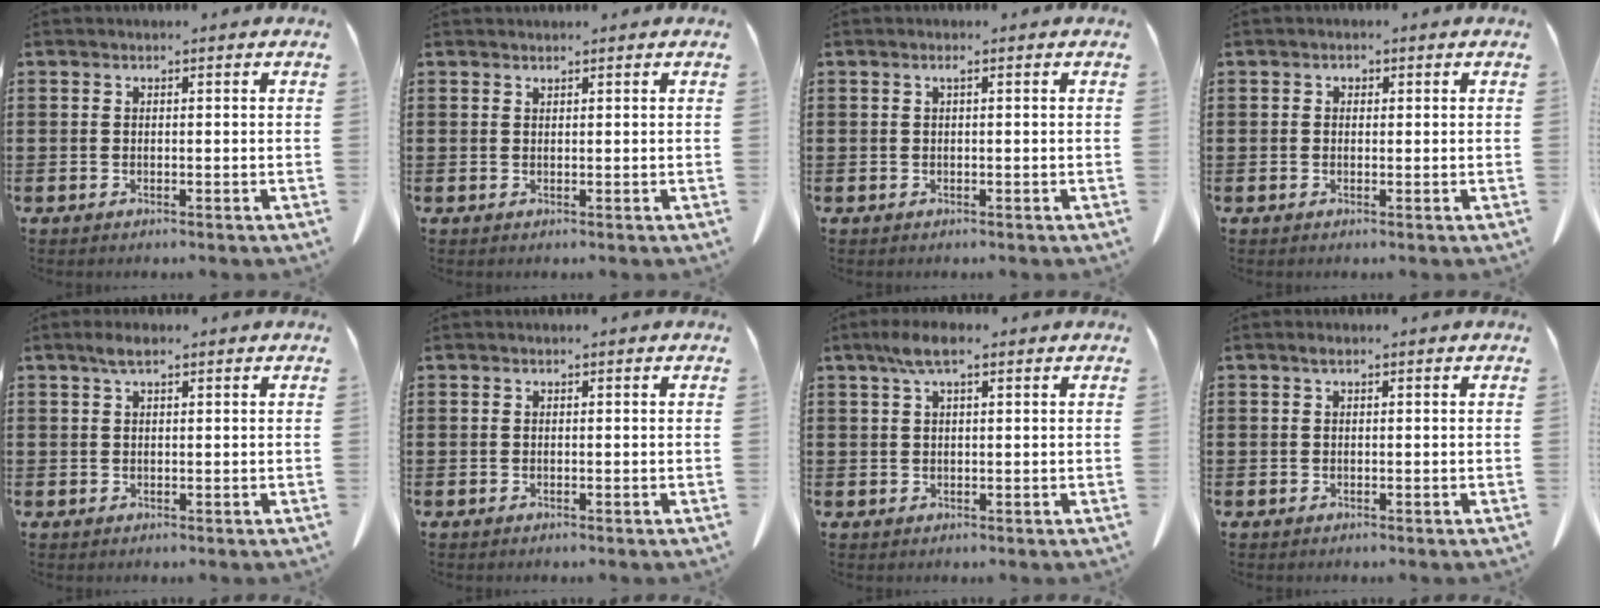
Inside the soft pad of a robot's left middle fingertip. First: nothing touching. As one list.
[{"total": 0.7, "force": [0.7, -0.1, 0.1], "torque": [-0.003, -0.004, 0.016]}, {"total": 0.8, "force": [0.2, -0.1, 0.7], "torque": [-0.013, -0.002, 0.004]}, {"total": 0.6, "force": [0.2, 0.5, 0.3], "torque": [-0.010, 0.001, 0.005]}, {"total": 1.6, "force": [1.0, 0.6, 1.2], "torque": [-0.028, 0.002, 0.018]}, {"total": 0.0}, {"total": 3.7, "force": [1.9, 1.1, 3.0], "torque": [-0.064, 0.004, 0.034]}, {"total": 0.6, "force": [0.2, 0.3, 0.4], "torque": [-0.011, 0.001, 0.006]}]